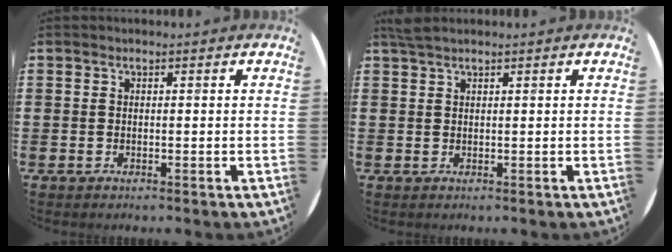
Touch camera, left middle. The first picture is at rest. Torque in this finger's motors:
{"motor_torque": [-0.44, -0.23, 0.06, 0.01]}